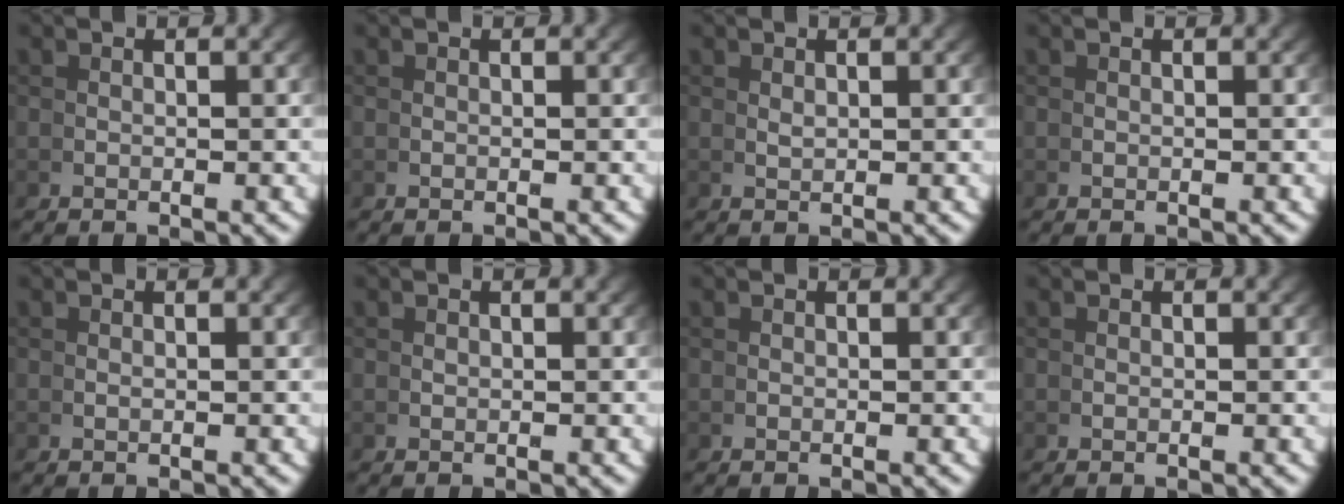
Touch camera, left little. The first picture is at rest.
{"total": 0.0}
{"total": 0.7, "force": [0.5, -0.5, 0.0], "torque": [-0.004, -0.008, 0.019]}
{"total": 0.0}
{"total": 0.0}
{"total": 0.0}
{"total": 0.0}
{"total": 0.0}